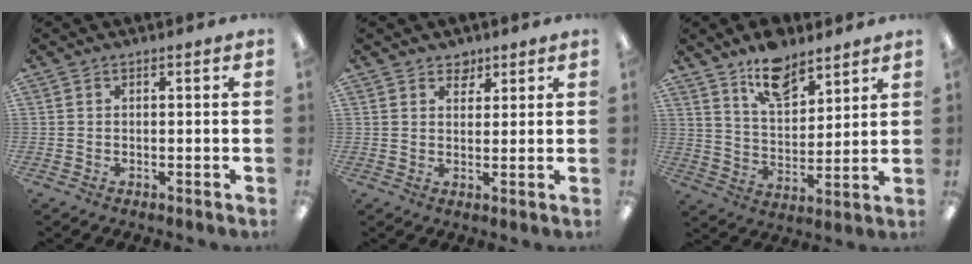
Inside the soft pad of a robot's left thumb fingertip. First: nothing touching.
{"total": 3.4, "force": [2.7, 2.1, 0.4], "torque": [0.008, -0.014, 0.046]}
{"total": 11.0, "force": [8.6, 5.0, 4.7], "torque": [-0.071, -0.049, 0.155]}